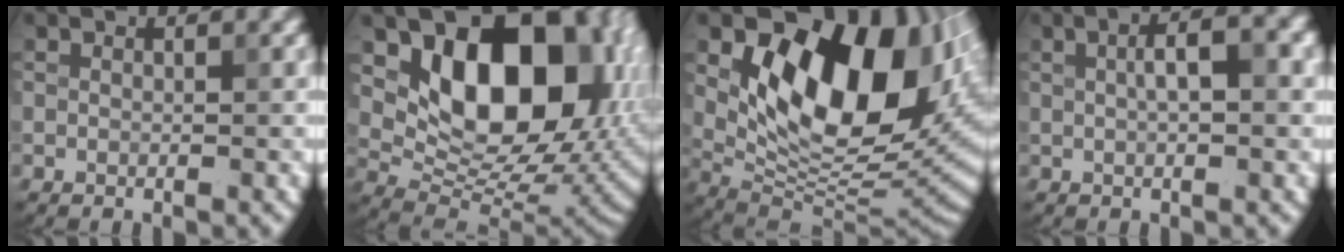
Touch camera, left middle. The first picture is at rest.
{"total": 14.9, "force": [3.9, 9.4, 10.9], "torque": [-0.127, -0.003, 0.078]}
{"total": 14.8, "force": [4.2, 8.3, 11.5], "torque": [-0.150, 0.000, 0.078]}
{"total": 3.9, "force": [0.3, 1.3, 3.7], "torque": [-0.065, 0.014, 0.009]}